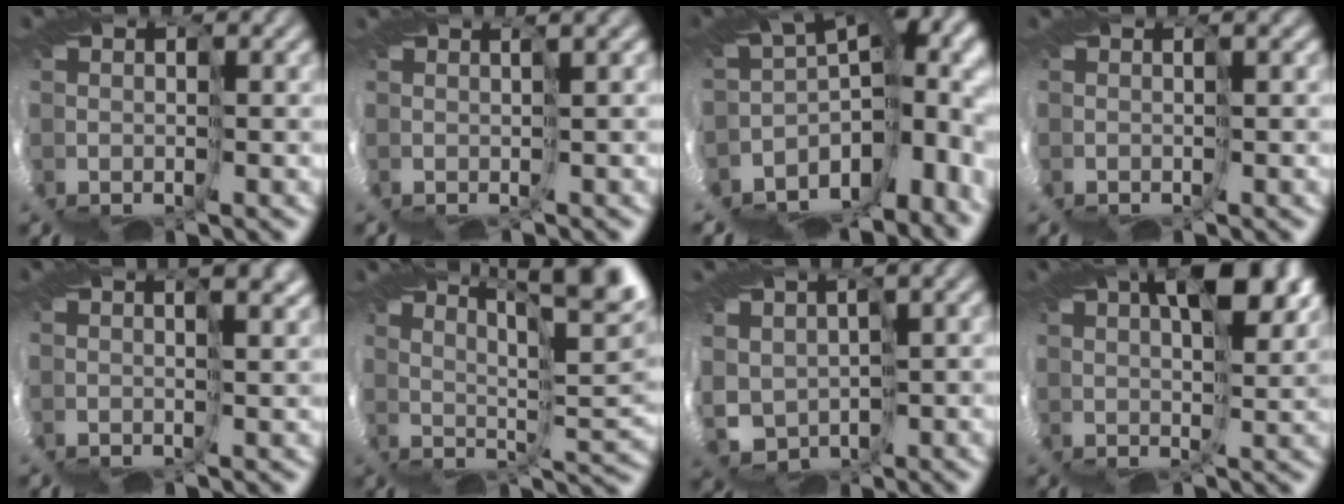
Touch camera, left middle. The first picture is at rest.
{"total": 3.8, "force": [-0.6, -3.1, -2.2], "torque": [0.024, -0.007, 0.006]}
{"total": 6.6, "force": [-4.6, 2.0, 4.3], "torque": [-0.073, 0.003, -0.047]}
{"total": 3.0, "force": [-0.9, -2.1, -1.9], "torque": [0.034, -0.007, -0.002]}
{"total": 2.0, "force": [1.0, -1.7, 0.2], "torque": [-0.009, -0.005, 0.025]}
{"total": 8.6, "force": [7.3, -2.3, 3.8], "torque": [-0.034, 0.033, 0.106]}
{"total": 1.8, "force": [1.3, 1.2, -0.5], "torque": [-0.029, -0.026, 0.019]}
{"total": 6.0, "force": [5.4, -1.8, 2.0], "torque": [-0.039, 0.011, 0.081]}